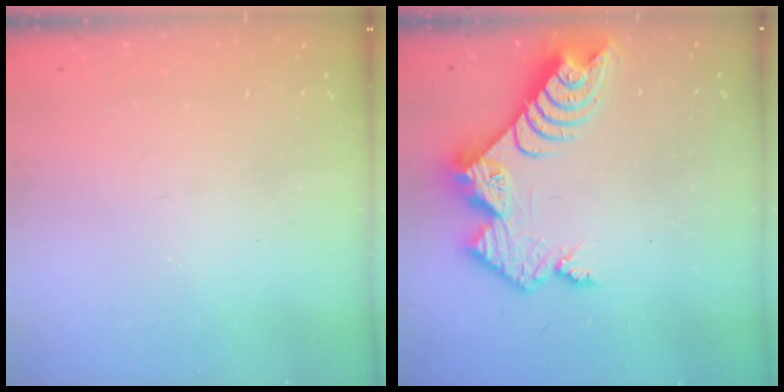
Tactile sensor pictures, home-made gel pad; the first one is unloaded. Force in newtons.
{"total": 11.2, "press": 11.1, "slide": 0.9}